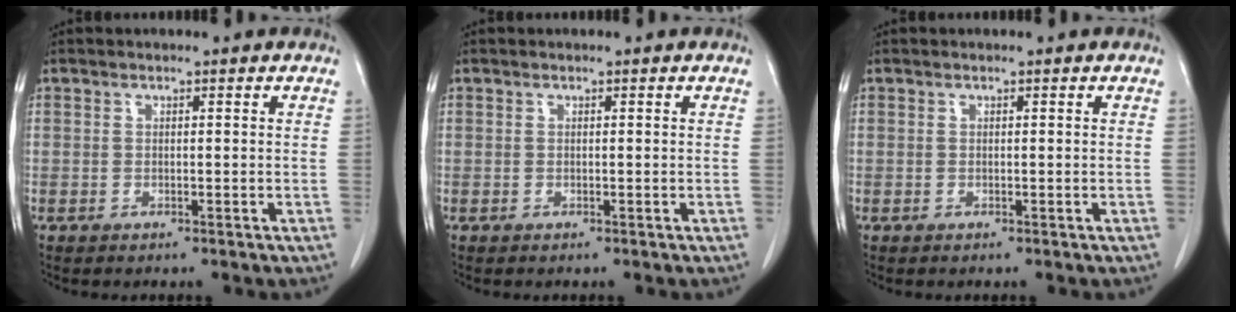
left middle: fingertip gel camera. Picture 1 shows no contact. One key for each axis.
{"total": 0.0}
{"total": 0.0}